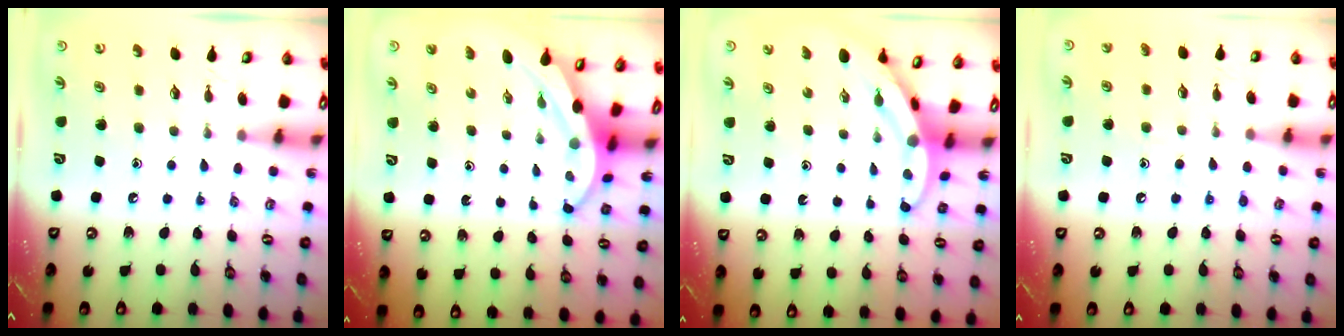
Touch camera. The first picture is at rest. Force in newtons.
{"total": 4.4, "press": 4.4, "slide": 0.4}
{"total": 3.7, "press": 3.7, "slide": 0.5}
{"total": 7.1, "press": 7.1, "slide": 0.6}